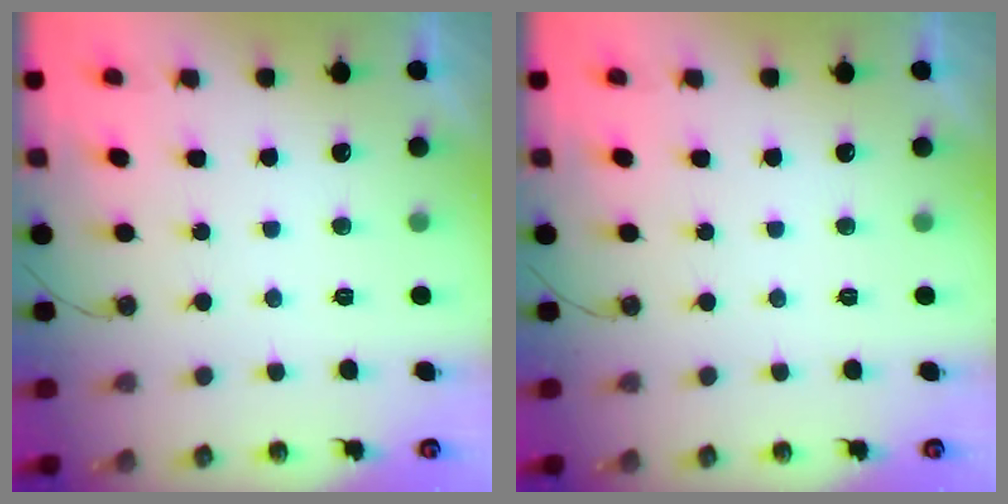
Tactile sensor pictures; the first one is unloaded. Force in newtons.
{"total": 0.0}